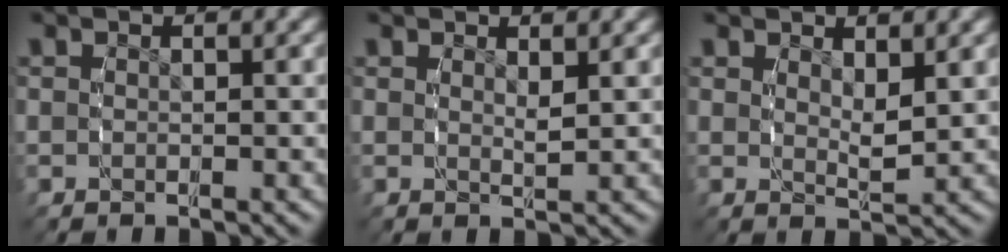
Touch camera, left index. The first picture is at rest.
{"total": 1.0, "force": [0.8, -0.4, 0.5], "torque": [-0.008, -0.012, 0.018]}
{"total": 1.6, "force": [1.2, -0.2, 1.0], "torque": [-0.010, -0.016, 0.027]}